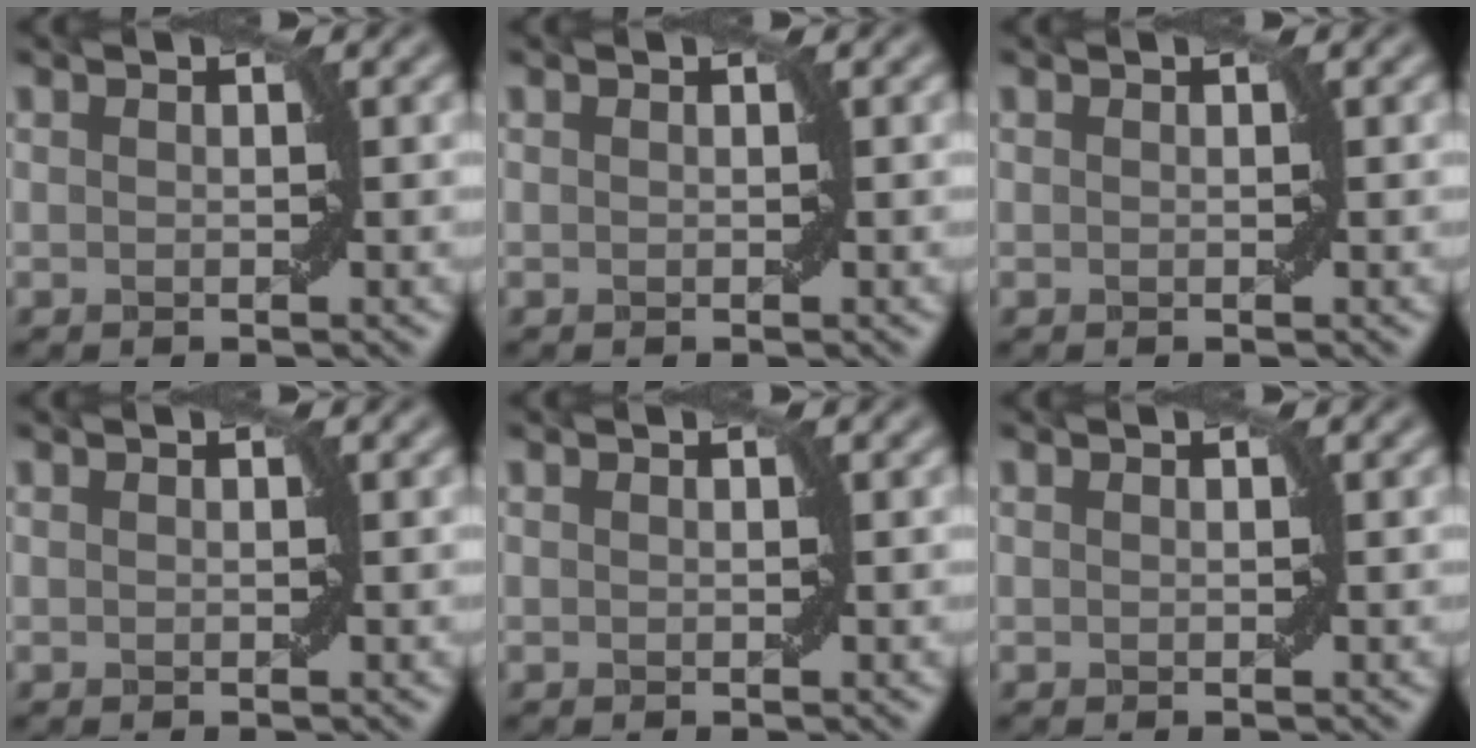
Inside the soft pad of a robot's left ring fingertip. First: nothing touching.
{"total": 0.0}
{"total": 0.0}
{"total": 0.0}
{"total": 0.0}
{"total": 0.0}